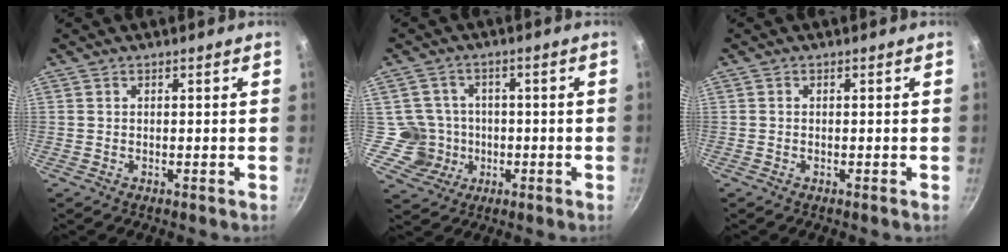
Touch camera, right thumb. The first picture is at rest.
{"total": 6.7, "force": [-1.0, 6.6, 0.6], "torque": [0.021, 0.021, -0.016]}
{"total": 0.0}